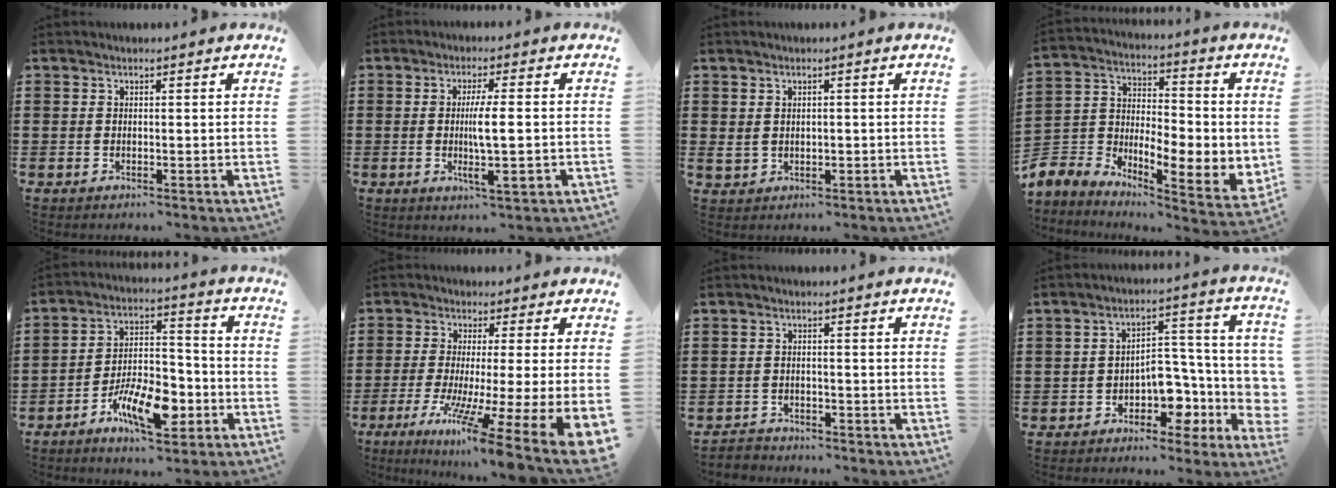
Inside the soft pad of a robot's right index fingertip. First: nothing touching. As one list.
[{"total": 6.1, "force": [-0.6, 0.7, 6.0], "torque": [-0.111, -0.006, -0.016]}, {"total": 1.5, "force": [0.6, 1.2, 0.7], "torque": [-0.019, 0.005, 0.012]}, {"total": 5.0, "force": [-1.0, 3.7, 3.2], "torque": [-0.072, -0.030, -0.014]}, {"total": 10.7, "force": [-5.3, 4.7, 8.0], "torque": [-0.153, 0.011, -0.093]}, {"total": 7.7, "force": [-3.1, -0.4, 7.1], "torque": [-0.121, -0.049, -0.064]}, {"total": 2.1, "force": [-2.0, 0.5, -0.2], "torque": [-0.003, 0.003, -0.047]}, {"total": 7.2, "force": [-2.5, 5.2, 4.2], "torque": [-0.056, 0.000, -0.044]}]